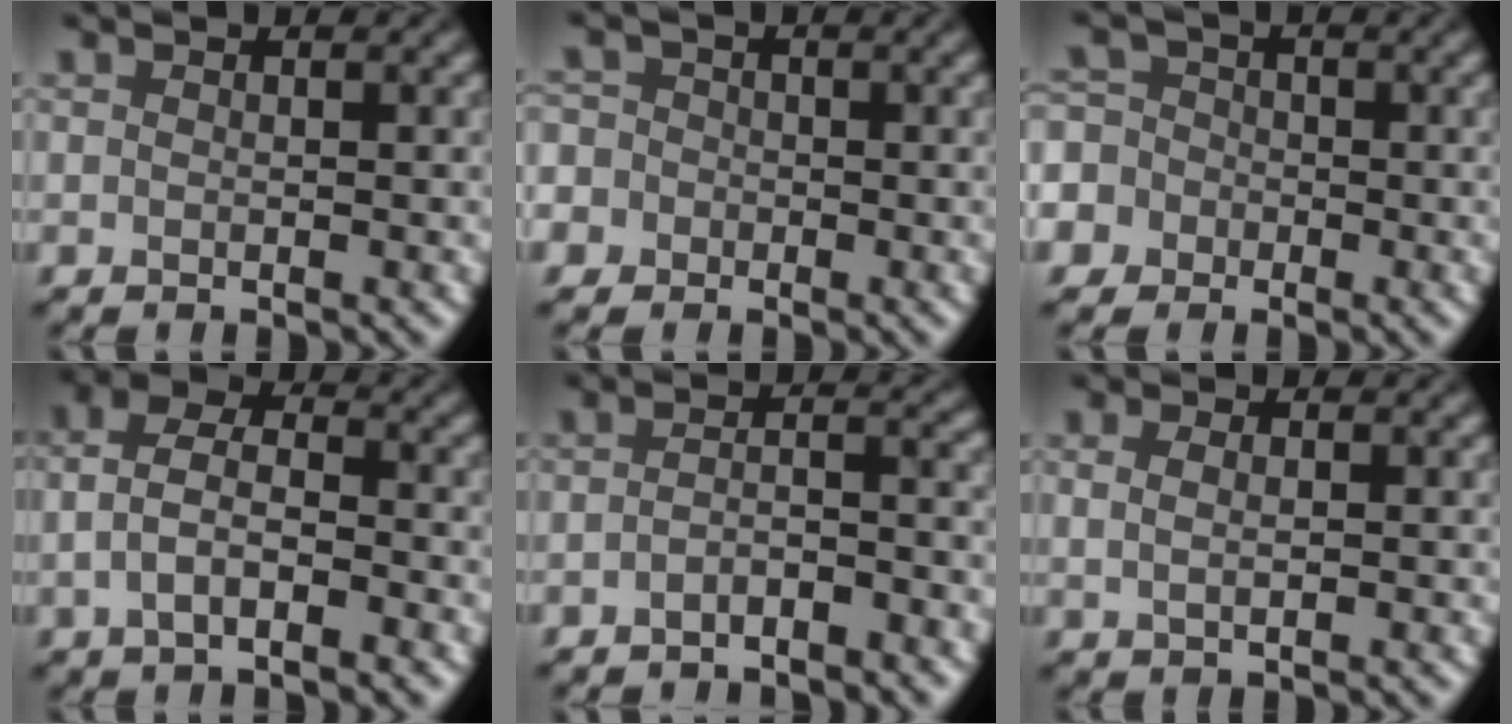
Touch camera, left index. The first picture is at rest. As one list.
[{"total": 5.2, "force": [-1.6, 4.8, 1.3], "torque": [-0.027, 0.016, -0.064]}, {"total": 7.3, "force": [-2.9, 6.3, 2.0], "torque": [-0.053, 0.005, -0.083]}, {"total": 4.1, "force": [-1.4, 2.0, 3.4], "torque": [-0.067, 0.009, -0.033]}, {"total": 3.1, "force": [-1.9, 0.8, 2.2], "torque": [-0.038, 0.006, -0.040]}, {"total": 2.4, "force": [0.9, 1.3, 1.8], "torque": [-0.024, 0.007, -0.002]}]